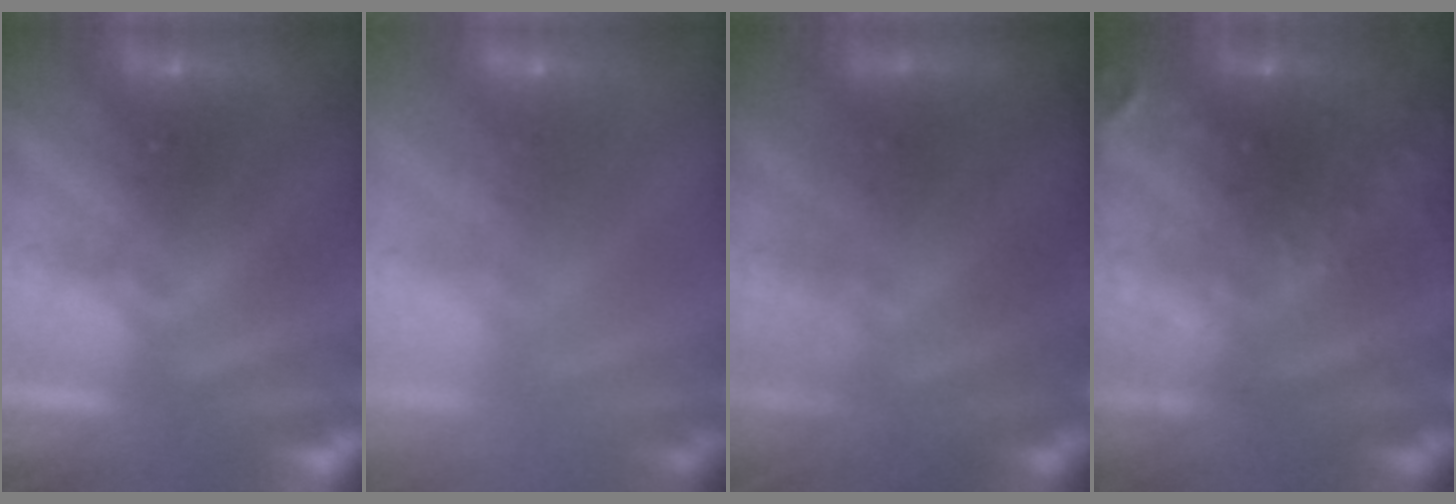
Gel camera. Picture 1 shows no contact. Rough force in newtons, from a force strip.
{"total": 2.9}
{"total": 7.5}
{"total": 8.8}